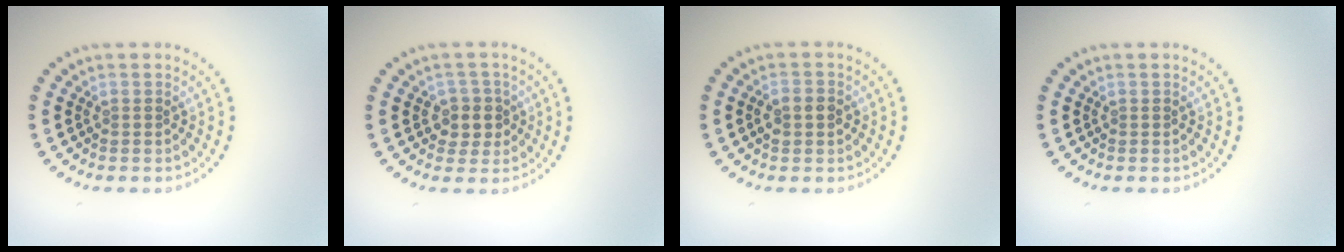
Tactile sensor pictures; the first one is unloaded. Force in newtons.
{"total": 2.2, "press": 2.0, "slide": 1.0}
{"total": 2.3, "press": 2.3, "slide": 0.2}
{"total": 0.0}